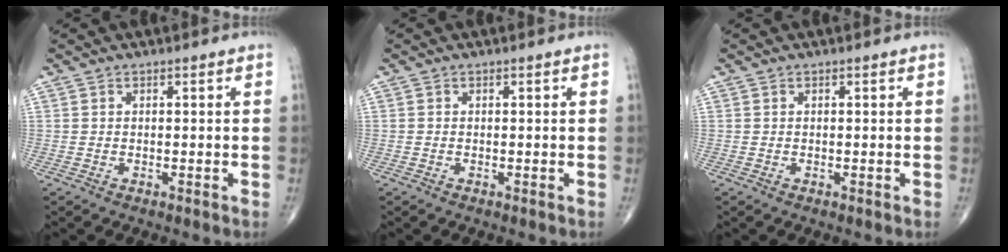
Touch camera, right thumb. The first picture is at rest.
{"total": 0.0}
{"total": 0.0}